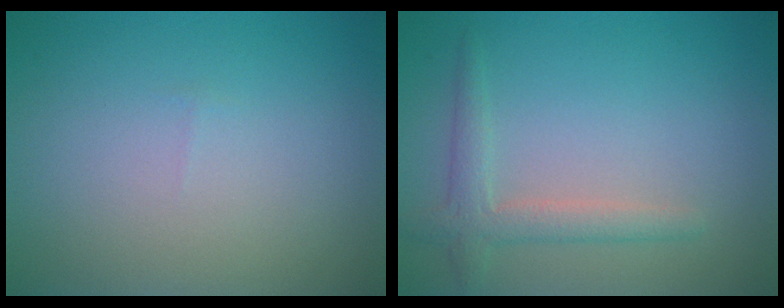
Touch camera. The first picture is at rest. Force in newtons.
{"total": 2.5, "press": 2.5, "slide": 0.3}